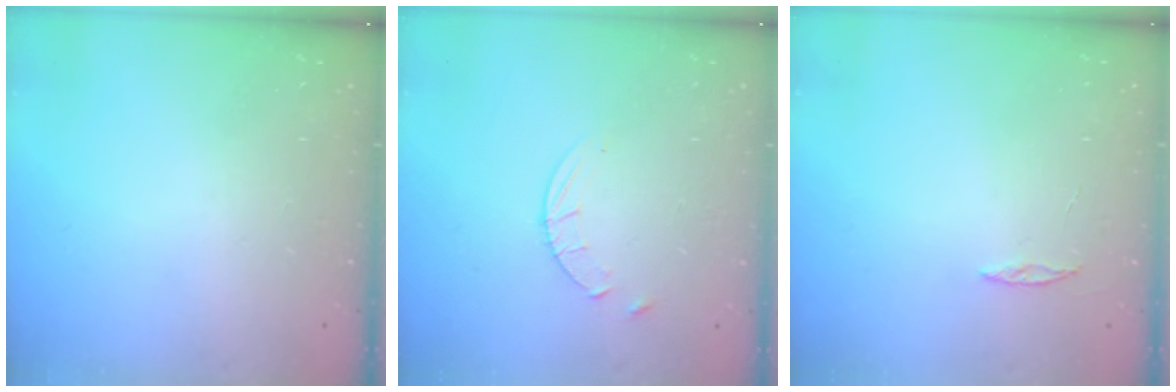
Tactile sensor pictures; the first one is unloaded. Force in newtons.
{"total": 5.6, "press": 5.5, "slide": 0.7}
{"total": 2.0, "press": 2.0, "slide": 0.2}